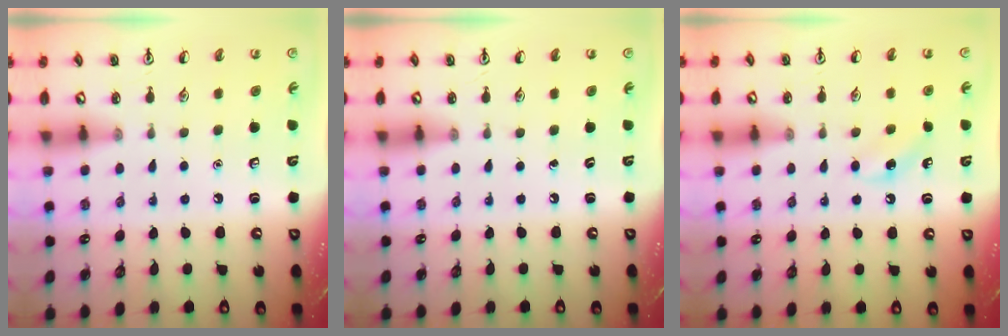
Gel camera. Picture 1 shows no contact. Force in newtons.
{"total": 0.0}
{"total": 6.3, "press": 6.0, "slide": 1.8}